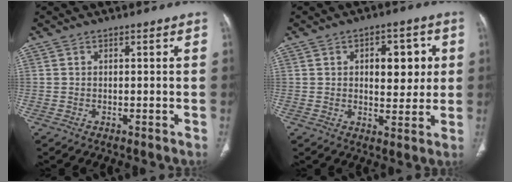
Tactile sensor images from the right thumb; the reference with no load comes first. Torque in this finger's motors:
{"motor_torque": [-0.35, 0.40, -0.25, 0.30, 0.10]}